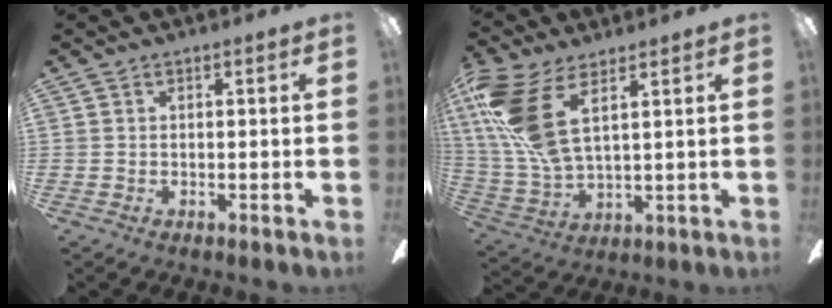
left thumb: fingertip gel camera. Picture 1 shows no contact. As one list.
[{"total": 15.4, "force": [7.4, 6.4, 11.8], "torque": [-0.273, -0.034, 0.134]}]